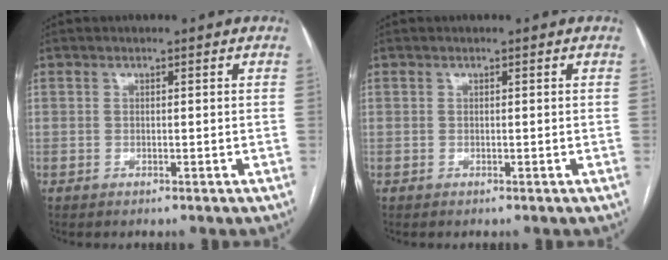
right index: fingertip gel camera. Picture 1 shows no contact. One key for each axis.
{"total": 0.0}